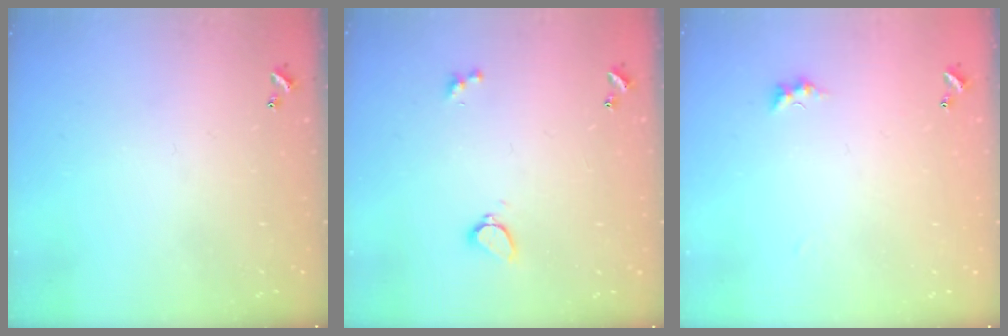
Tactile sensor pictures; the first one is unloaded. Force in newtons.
{"total": 2.9, "press": 2.6, "slide": 1.3}
{"total": 0.9, "press": 0.7, "slide": 0.5}